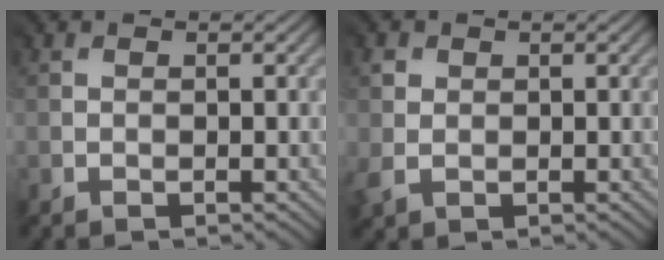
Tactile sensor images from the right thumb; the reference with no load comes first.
{"total": 2.3, "force": [0.6, 2.1, 0.6], "torque": [-0.026, 0.000, 0.012]}